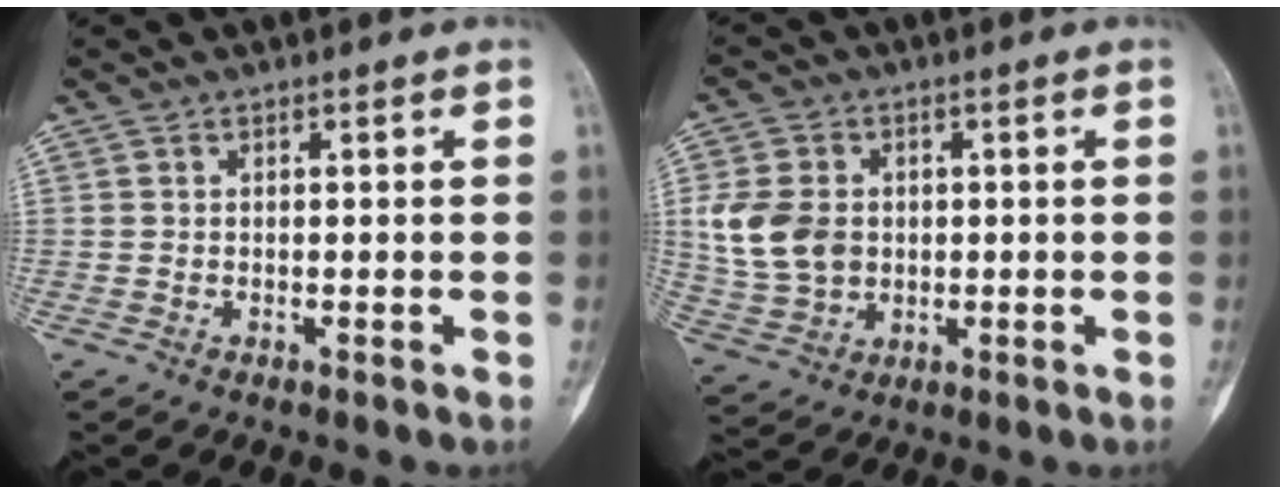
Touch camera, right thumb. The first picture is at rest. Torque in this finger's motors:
{"motor_torque": [0.62, 0.48, 0.66, -0.35, -0.01]}